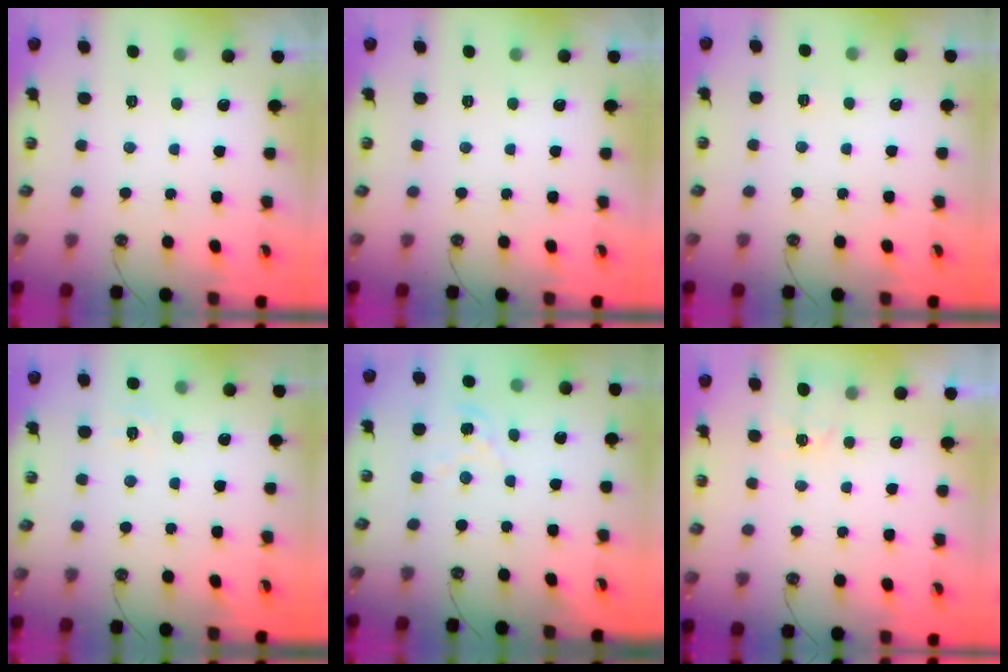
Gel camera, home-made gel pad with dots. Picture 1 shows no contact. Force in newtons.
{"total": 0.0}
{"total": 2.8, "press": 2.8, "slide": 0.3}
{"total": 6.1, "press": 6.1, "slide": 0.6}
{"total": 2.1, "press": 2.1, "slide": 0.2}
{"total": 2.5, "press": 2.5, "slide": 0.4}